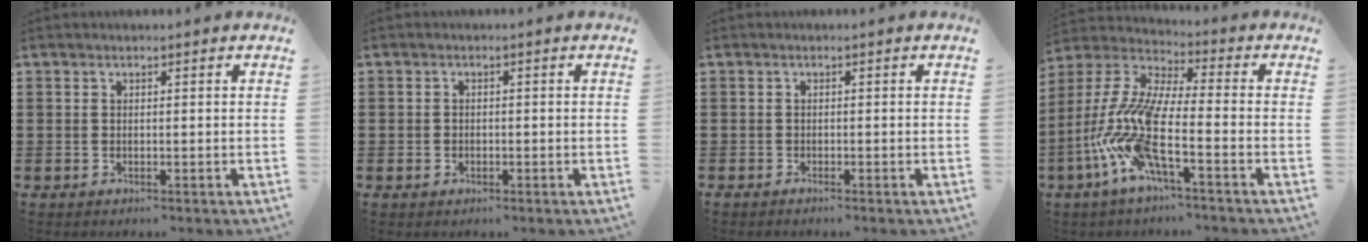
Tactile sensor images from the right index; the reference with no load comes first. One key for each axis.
{"total": 0.7, "fx": -0.5, "fy": 0.4, "fz": 0.3, "tx": -0.007, "ty": -0.001, "tz": -0.009}
{"total": 0.6, "fx": -0.6, "fy": -0.1, "fz": 0.1, "tx": -0.002, "ty": -0.003, "tz": -0.012}
{"total": 12.3, "fx": -5.7, "fy": 2.5, "fz": 10.6, "tx": -0.268, "ty": -0.033, "tz": -0.127}